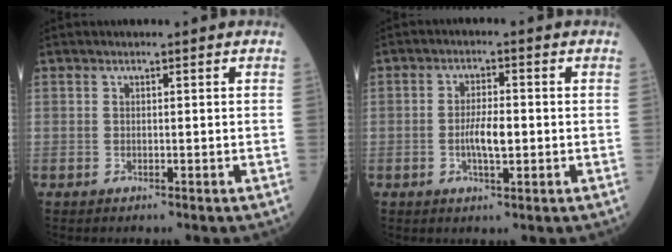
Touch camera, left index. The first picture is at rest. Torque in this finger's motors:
{"motor_torque": [0.59, 0.39, 0.15, 0.06]}